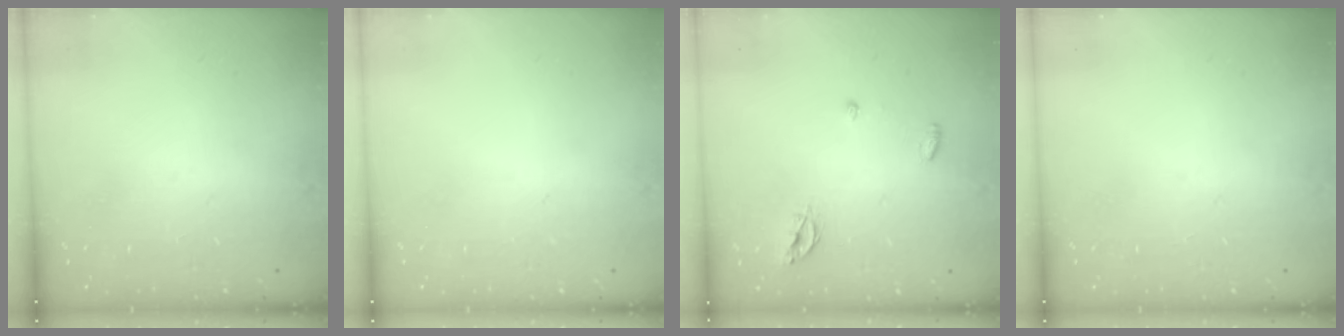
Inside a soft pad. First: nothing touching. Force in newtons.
{"total": 0.0}
{"total": 5.1, "press": 5.1, "slide": 0.6}
{"total": 0.0}